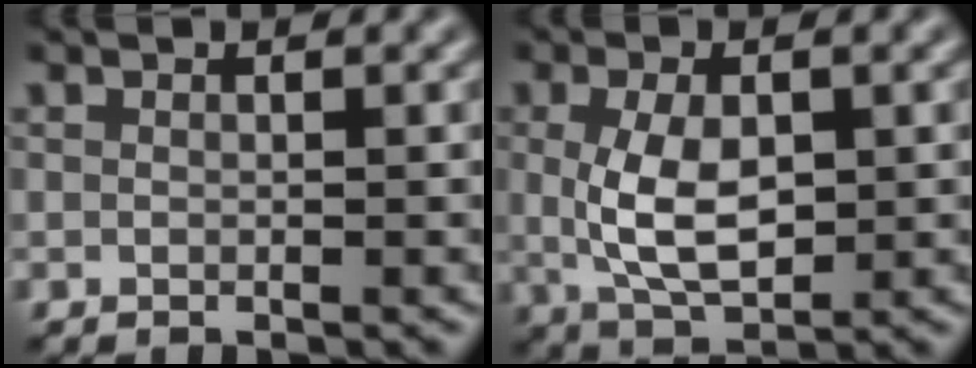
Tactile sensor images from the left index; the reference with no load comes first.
{"total": 5.4, "force": [0.3, 2.7, 4.6], "torque": [-0.103, -0.002, 0.011]}